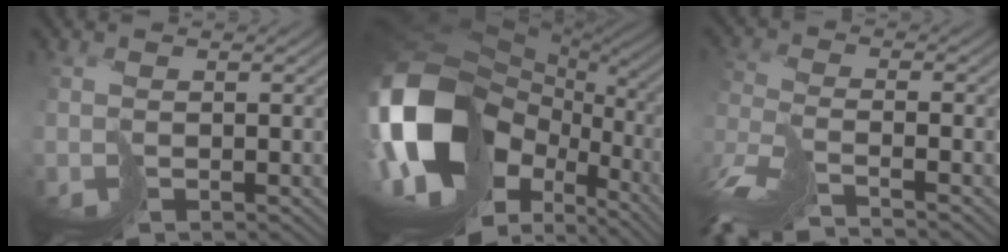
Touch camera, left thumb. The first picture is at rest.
{"total": 18.6, "force": [-3.0, 12.5, 13.4], "torque": [-0.299, -0.043, -0.016]}
{"total": 8.5, "force": [-7.6, 0.5, 3.7], "torque": [-0.074, -0.011, -0.141]}